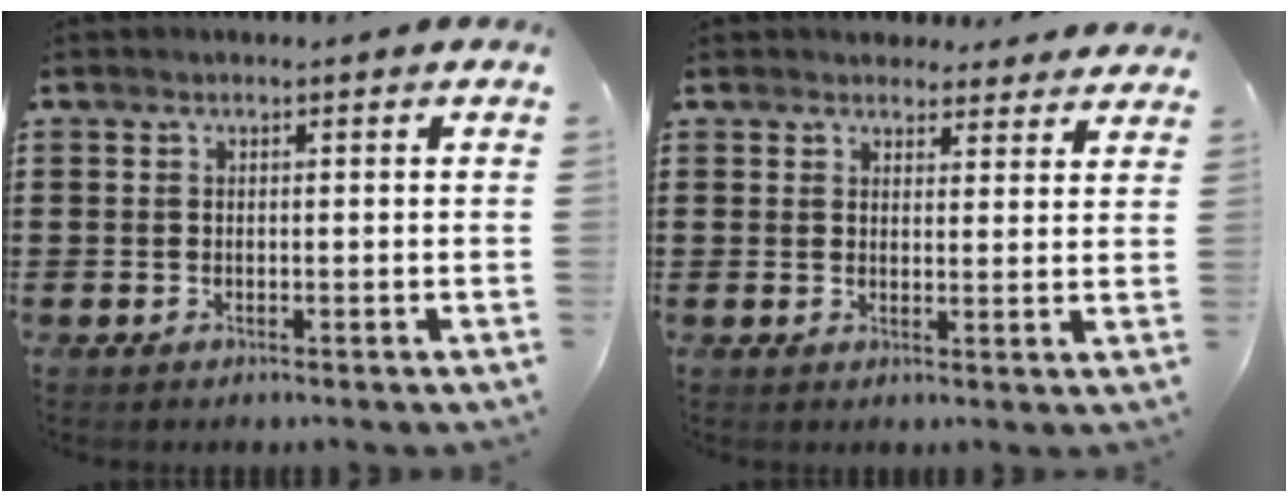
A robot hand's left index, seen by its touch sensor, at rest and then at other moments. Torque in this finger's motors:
{"motor_torque": [1.27, -0.87, 0.35, 0.06]}